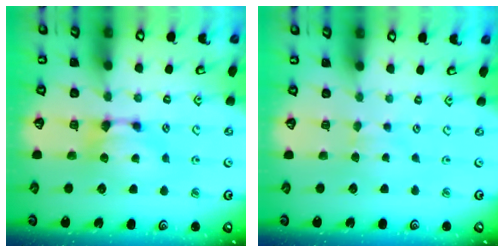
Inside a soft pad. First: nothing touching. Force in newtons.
{"total": 2.3, "press": 2.2, "slide": 0.5}